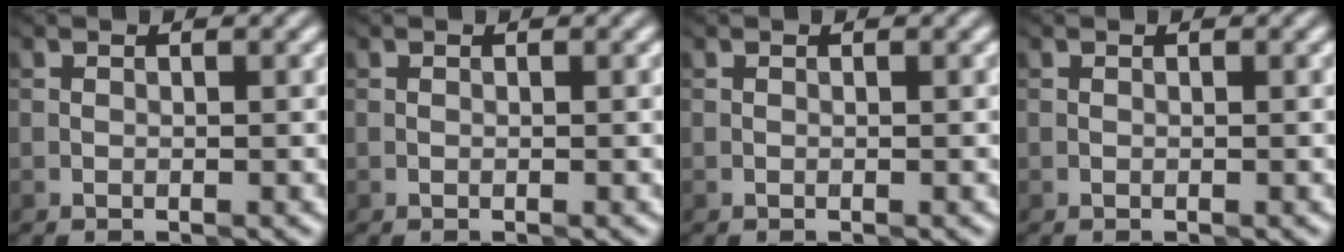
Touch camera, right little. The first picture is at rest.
{"total": 0.0}
{"total": 0.0}
{"total": 0.0}